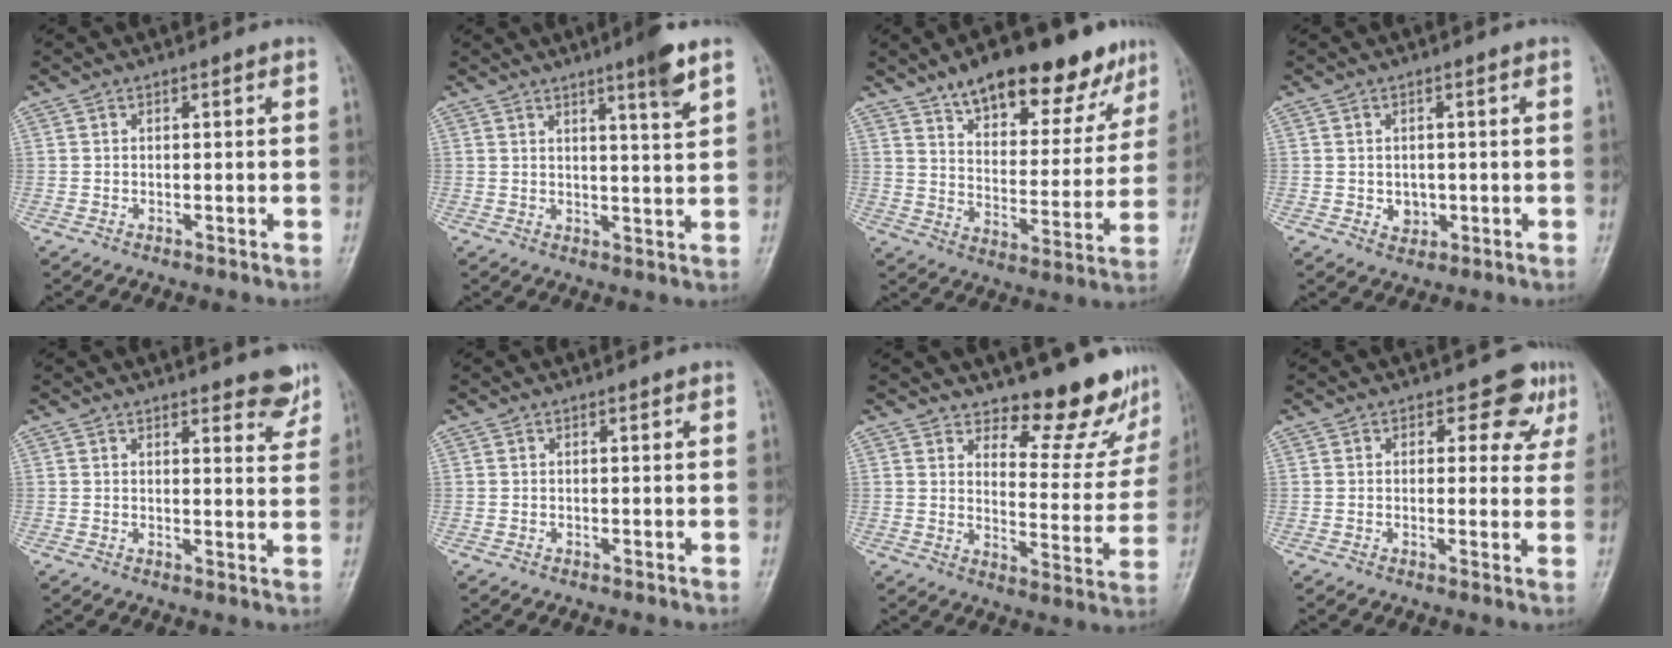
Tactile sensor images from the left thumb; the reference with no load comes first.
{"total": 6.1, "force": [3.8, 0.2, 4.8], "torque": [-0.068, -0.024, 0.056]}
{"total": 20.7, "force": [14.0, 8.5, 12.6], "torque": [-0.135, -0.048, 0.213]}
{"total": 2.7, "force": [-0.3, 2.3, 1.5], "torque": [-0.011, 0.000, 0.002]}
{"total": 5.1, "force": [3.8, 1.6, 3.1], "torque": [-0.013, -0.024, 0.044]}
{"total": 0.0}
{"total": 12.7, "force": [11.4, 4.0, 3.8], "torque": [-0.012, -0.110, 0.143]}
{"total": 5.6, "force": [3.1, 3.8, 2.7], "torque": [0.007, -0.010, 0.029]}